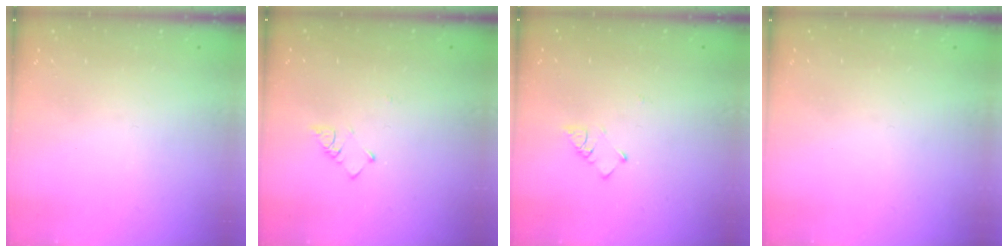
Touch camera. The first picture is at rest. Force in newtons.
{"total": 2.6, "press": 2.6, "slide": 0.5}
{"total": 3.5, "press": 3.5, "slide": 0.4}
{"total": 0.0}